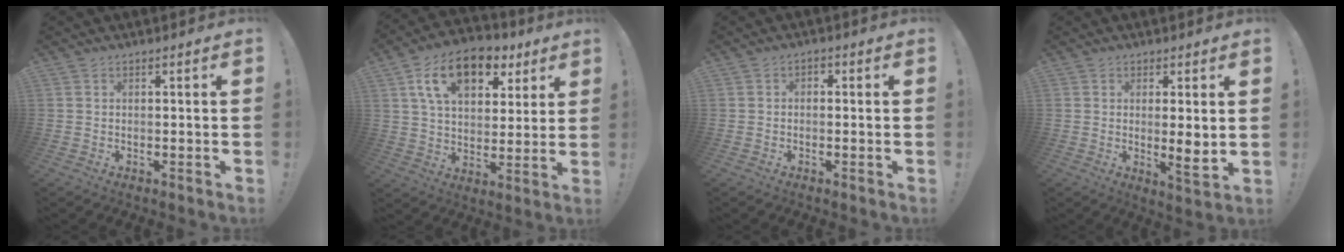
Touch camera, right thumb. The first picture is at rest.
{"total": 16.7, "force": [8.7, 9.9, 10.3], "torque": [-0.166, -0.030, 0.158]}
{"total": 1.5, "force": [-1.1, 0.9, 0.6], "torque": [-0.007, 0.007, -0.020]}
{"total": 5.5, "force": [0.7, 0.8, 5.4], "torque": [-0.062, -0.021, 0.012]}